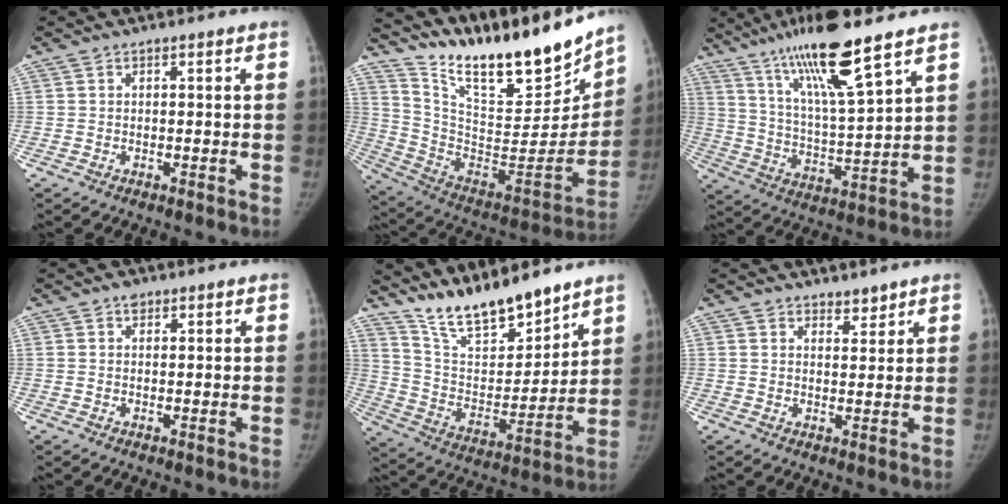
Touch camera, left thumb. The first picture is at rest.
{"total": 27.4, "force": [22.1, 6.5, 14.8], "torque": [-0.206, -0.111, 0.361]}
{"total": 17.3, "force": [11.9, 1.5, 12.5], "torque": [-0.215, -0.055, 0.217]}
{"total": 1.3, "force": [0.8, 0.9, 0.5], "torque": [0.000, -0.003, 0.010]}
{"total": 16.2, "force": [14.1, 4.1, 6.9], "torque": [-0.086, -0.088, 0.264]}
{"total": 2.6, "force": [2.3, 1.2, 0.5], "torque": [0.012, -0.017, 0.033]}